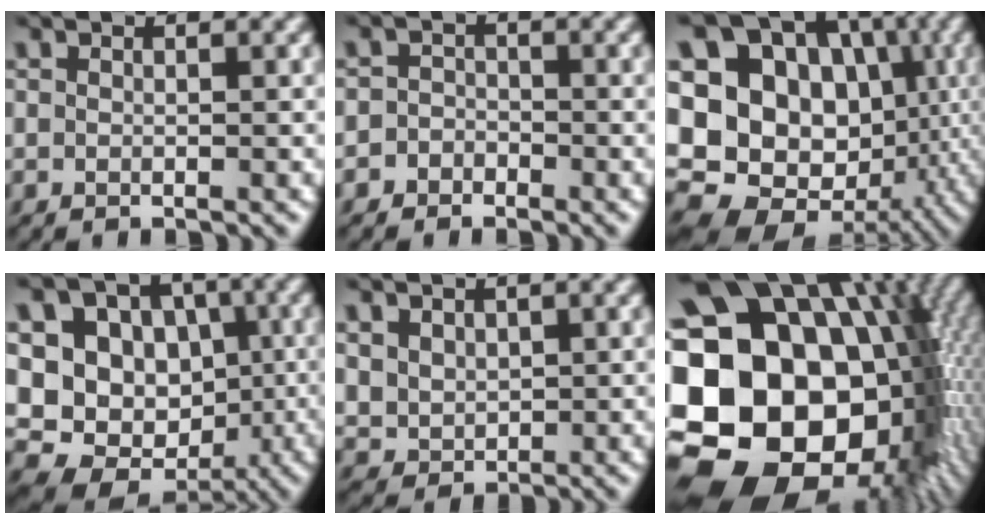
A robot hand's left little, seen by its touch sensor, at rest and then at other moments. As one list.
[{"total": 2.3, "force": [-1.3, 1.9, 0.0], "torque": [0.032, 0.011, -0.039]}, {"total": 18.2, "force": [-0.2, 15.0, 10.2], "torque": [-0.195, 0.004, -0.008]}, {"total": 15.3, "force": [0.3, 13.5, 7.3], "torque": [-0.158, 0.026, 0.002]}, {"total": 2.4, "force": [0.9, 2.0, 1.0], "torque": [-0.039, -0.008, 0.025]}, {"total": 23.3, "force": [-1.4, 17.8, 15.0], "torque": [-0.265, -0.028, -0.037]}]